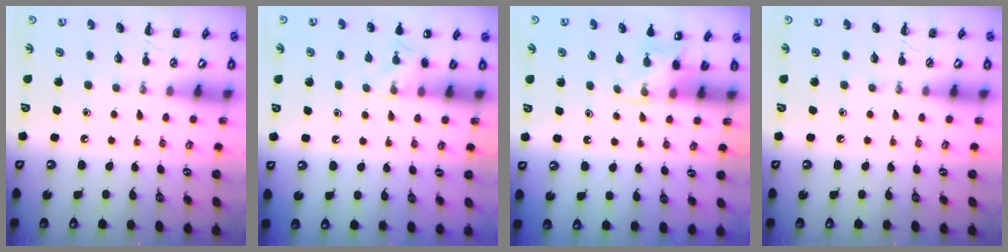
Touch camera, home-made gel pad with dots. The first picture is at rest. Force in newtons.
{"total": 5.7, "press": 5.4, "slide": 1.8}
{"total": 3.6, "press": 3.4, "slide": 1.2}
{"total": 0.0}